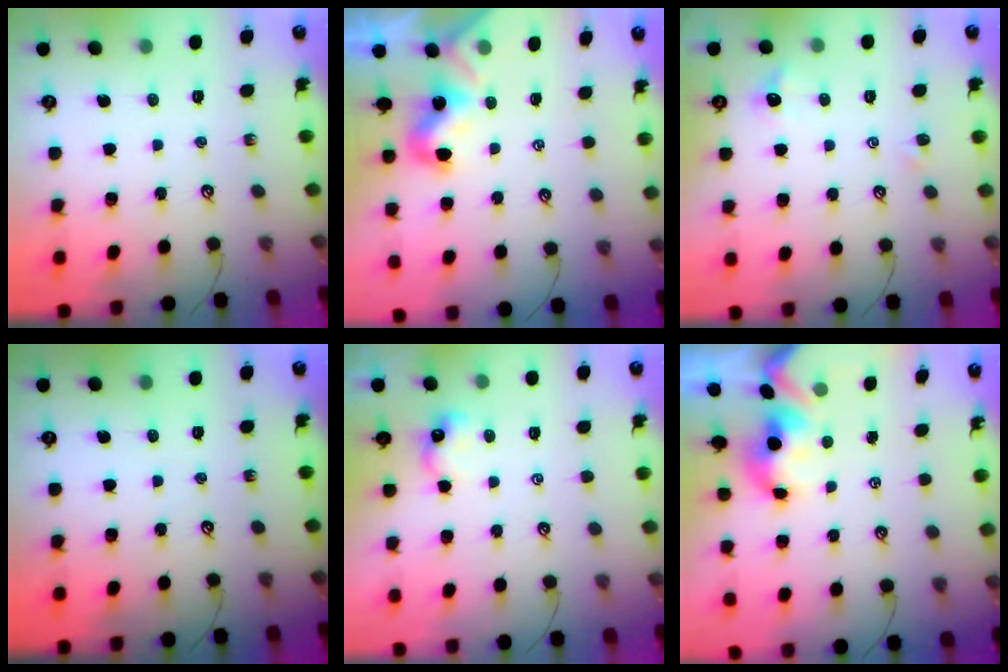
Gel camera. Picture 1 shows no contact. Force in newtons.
{"total": 2.0, "press": 1.9, "slide": 0.5}
{"total": 1.9, "press": 1.8, "slide": 0.5}
{"total": 0.0}
{"total": 0.0}
{"total": 1.7, "press": 1.5, "slide": 0.7}